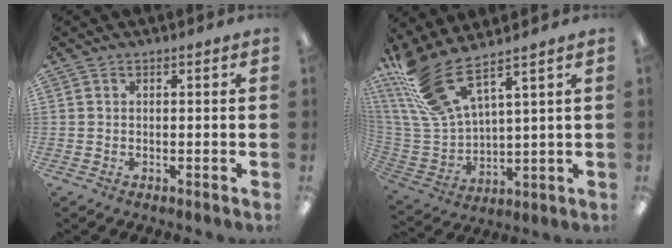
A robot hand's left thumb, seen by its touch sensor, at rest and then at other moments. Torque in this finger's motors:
{"motor_torque": [0.41, 0.31, -0.13, -0.14, 0.14]}